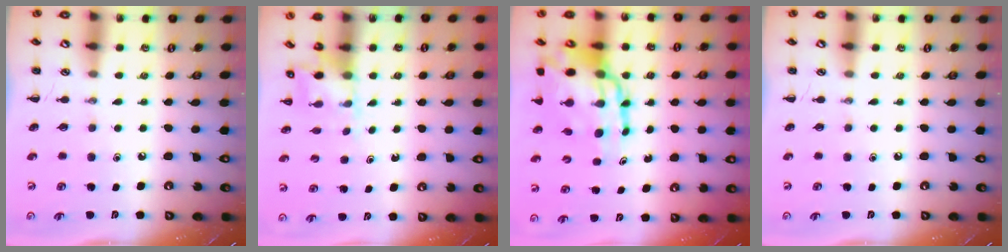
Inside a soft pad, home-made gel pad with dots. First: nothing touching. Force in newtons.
{"total": 2.3, "press": 2.3, "slide": 0.6}
{"total": 17.4, "press": 16.8, "slide": 4.4}
{"total": 0.0}